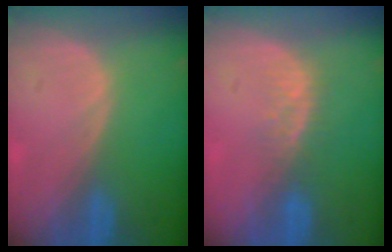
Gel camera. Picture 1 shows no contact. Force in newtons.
{"total": 3.5, "press": 3.0, "slide": 1.7}